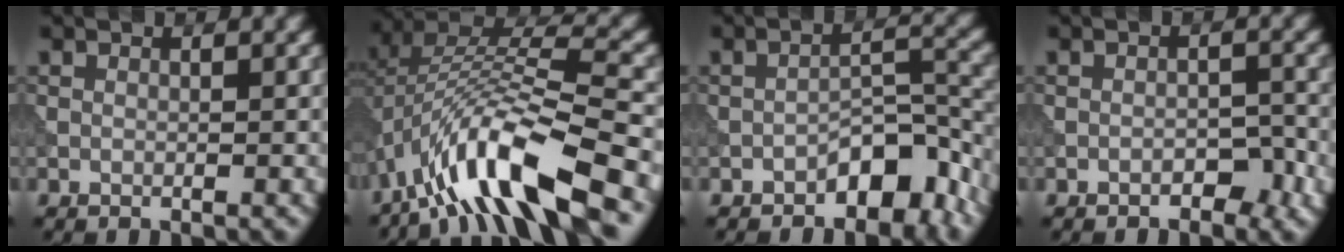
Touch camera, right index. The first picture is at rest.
{"total": 11.8, "force": [-6.5, 3.4, 9.3], "torque": [-0.170, 0.014, -0.122]}
{"total": 5.5, "force": [-3.4, 2.4, 3.6], "torque": [-0.041, 0.014, -0.055]}
{"total": 1.8, "force": [-1.1, 0.8, 1.1], "torque": [-0.014, 0.006, -0.016]}